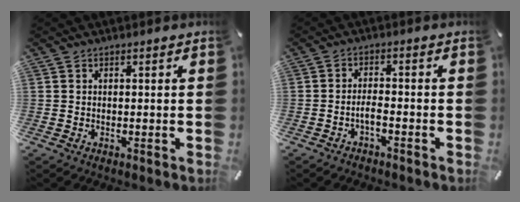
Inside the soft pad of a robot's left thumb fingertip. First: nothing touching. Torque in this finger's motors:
{"motor_torque": [0.50, 0.28, -0.10, -0.10, 0.01]}